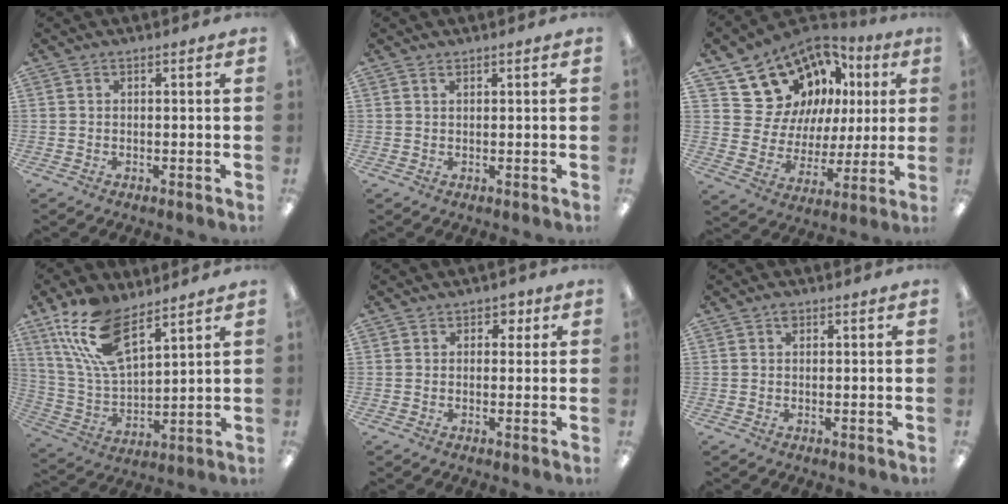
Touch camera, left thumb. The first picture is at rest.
{"total": 0.8, "force": [0.6, 0.2, 0.4], "torque": [-0.008, 0.001, 0.011]}
{"total": 15.7, "force": [10.5, 11.0, 3.6], "torque": [-0.093, -0.068, 0.214]}
{"total": 16.8, "force": [10.4, 7.2, 11.0], "torque": [-0.240, -0.030, 0.186]}
{"total": 2.6, "force": [1.2, 2.1, 1.2], "torque": [-0.007, 0.000, 0.017]}
{"total": 1.2, "force": [0.6, 0.8, 0.7], "torque": [-0.008, 0.000, 0.009]}